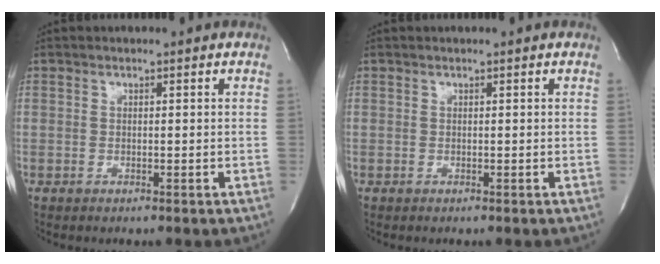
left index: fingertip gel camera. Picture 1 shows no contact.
{"total": 0.0}